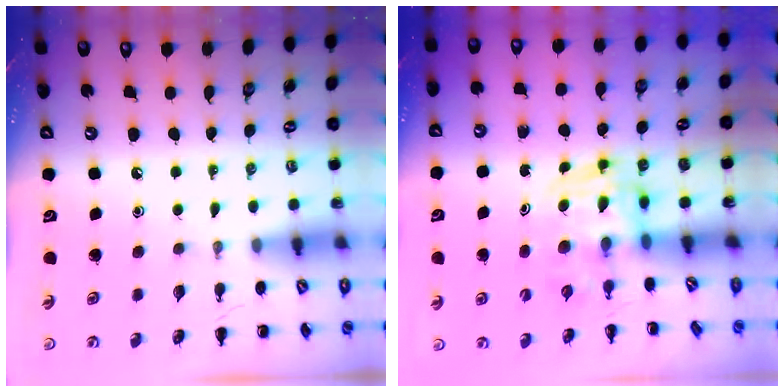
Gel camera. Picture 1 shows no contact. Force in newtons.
{"total": 3.7, "press": 3.7, "slide": 0.6}